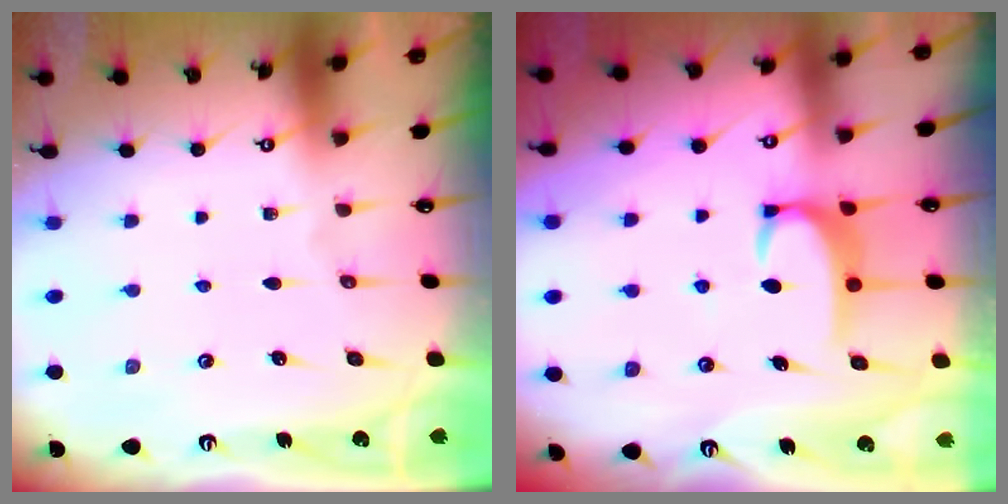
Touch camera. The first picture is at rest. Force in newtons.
{"total": 3.5, "press": 3.4, "slide": 0.5}